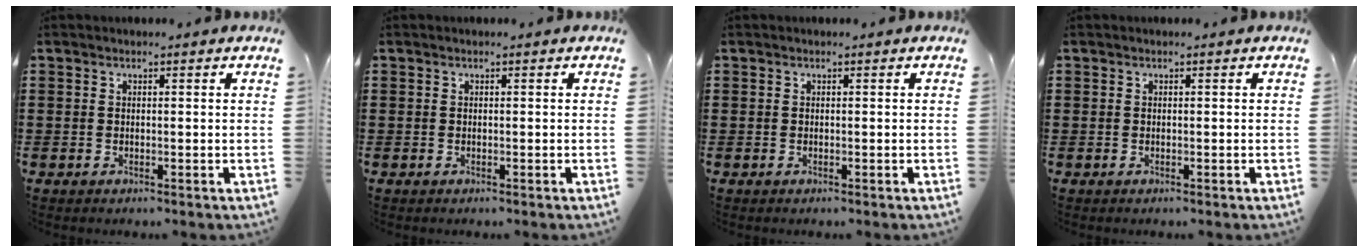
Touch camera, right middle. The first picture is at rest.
{"total": 0.0}
{"total": 0.0}
{"total": 0.0}